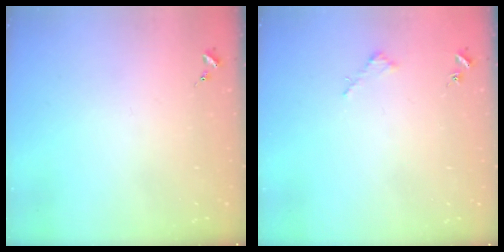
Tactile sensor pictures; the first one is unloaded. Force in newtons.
{"total": 1.9, "press": 1.9, "slide": 0.2}